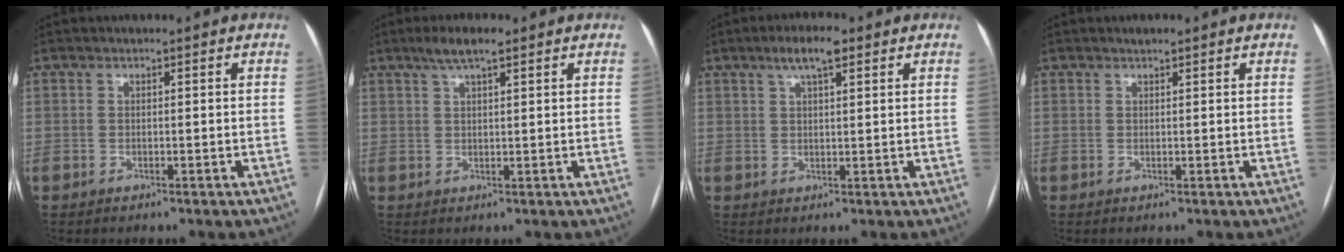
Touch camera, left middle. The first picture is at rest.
{"total": 4.2, "force": [2.9, 0.7, 3.0], "torque": [-0.059, 0.014, 0.051]}
{"total": 4.9, "force": [3.0, 1.2, 3.8], "torque": [-0.070, 0.012, 0.049]}
{"total": 0.9, "force": [0.7, 0.2, 0.5], "torque": [-0.013, 0.005, 0.013]}